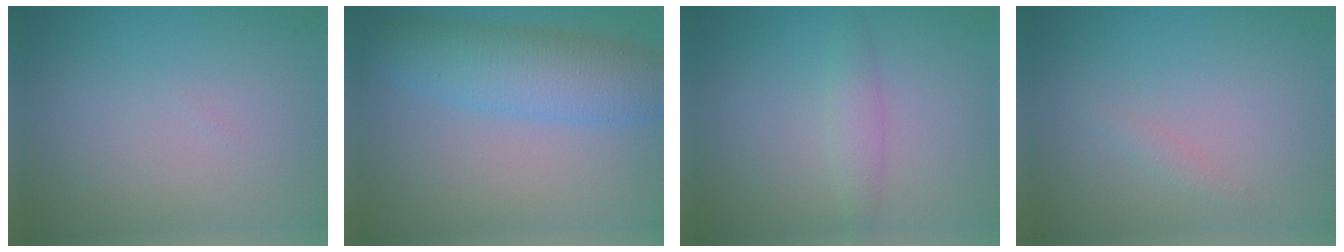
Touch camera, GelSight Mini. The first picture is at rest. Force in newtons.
{"total": 6.5, "press": 6.5, "slide": 0.1}
{"total": 1.8, "press": 1.8, "slide": 0.1}
{"total": 0.8, "press": 0.8, "slide": 0.1}